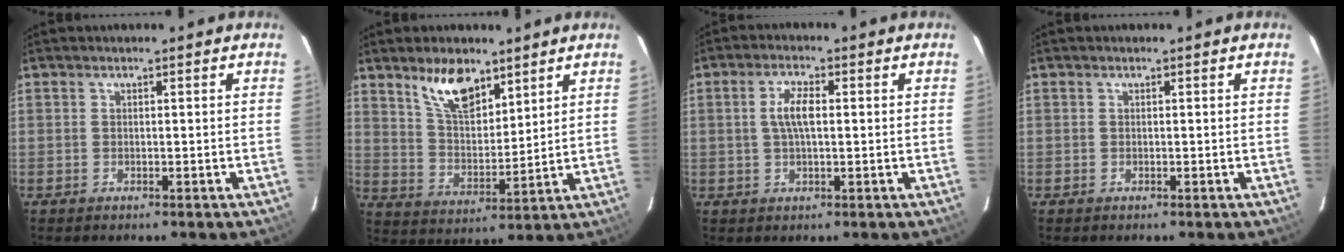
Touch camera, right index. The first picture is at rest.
{"total": 10.2, "force": [7.0, 4.4, 6.0], "torque": [-0.103, 0.003, 0.136]}
{"total": 4.5, "force": [0.5, 1.6, 4.2], "torque": [-0.083, 0.007, 0.011]}
{"total": 0.0}